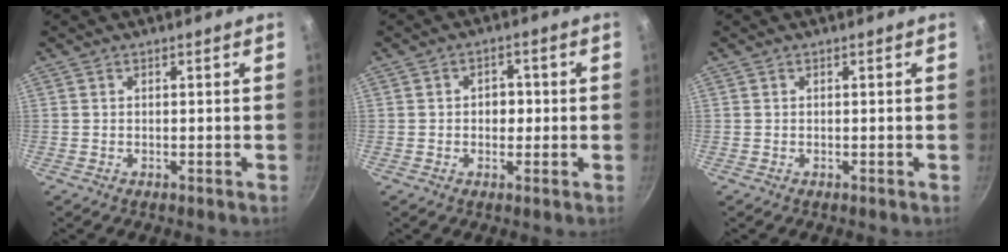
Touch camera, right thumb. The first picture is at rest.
{"total": 3.9, "force": [0.0, 3.0, 2.4], "torque": [-0.011, 0.009, -0.003]}
{"total": 0.0}